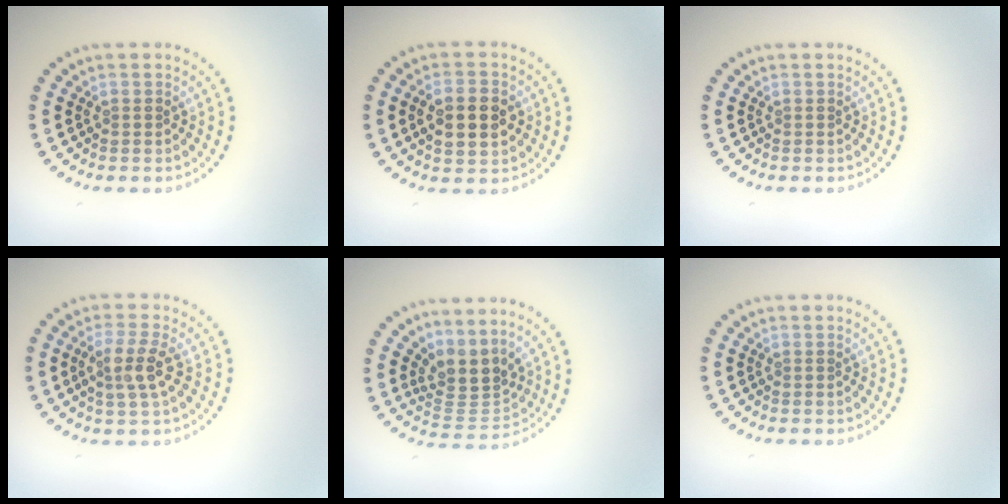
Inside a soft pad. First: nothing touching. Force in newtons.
{"total": 3.9, "press": 3.9, "slide": 0.2}
{"total": 0.0}
{"total": 3.1, "press": 2.8, "slide": 1.3}
{"total": 3.5, "press": 2.4, "slide": 2.5}
{"total": 0.0}